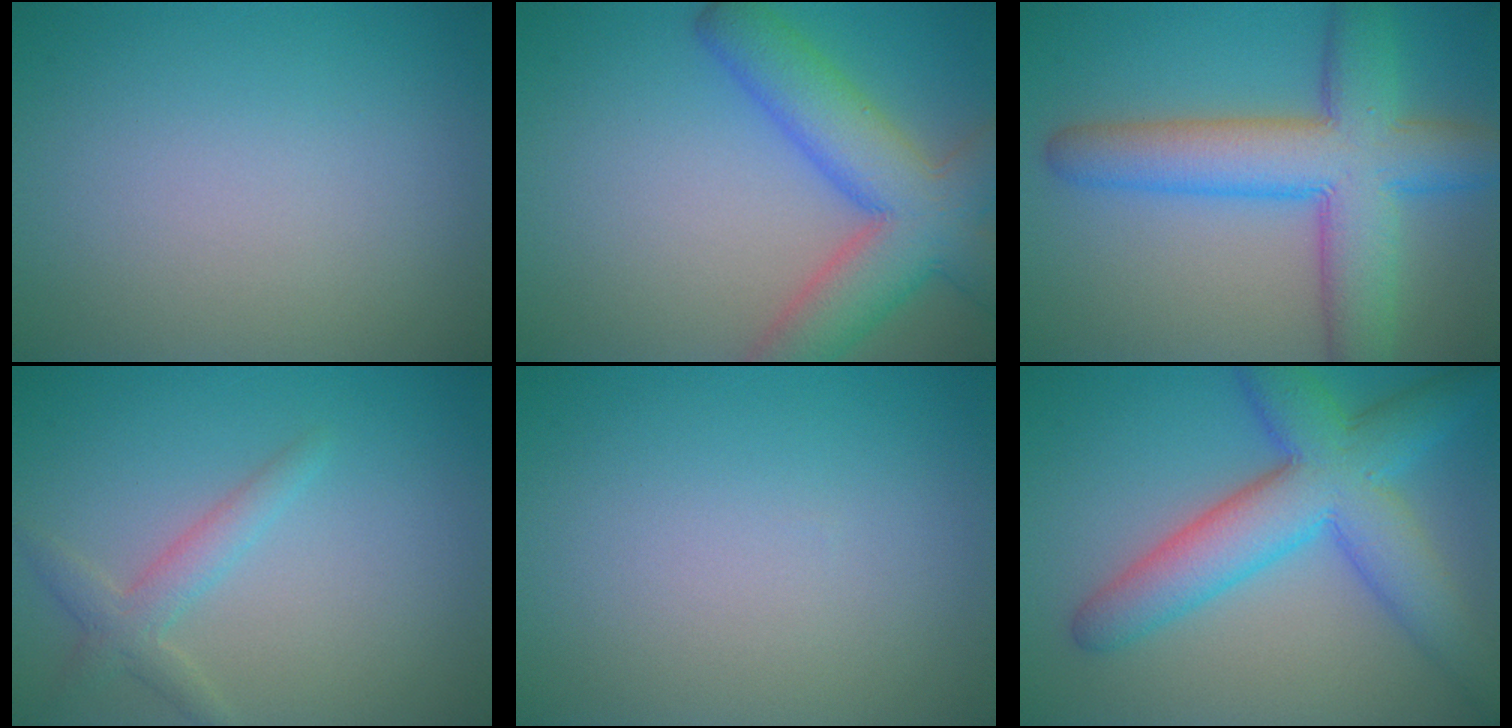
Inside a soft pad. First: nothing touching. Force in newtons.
{"total": 8.1, "press": 8.1, "slide": 0.5}
{"total": 9.2, "press": 9.2, "slide": 0.3}
{"total": 2.3, "press": 2.3, "slide": 0.1}
{"total": 0.0}
{"total": 8.3, "press": 8.3, "slide": 0.2}